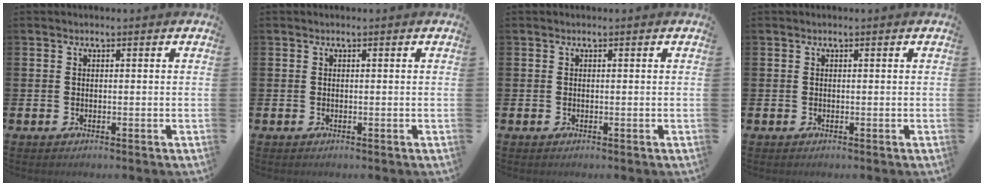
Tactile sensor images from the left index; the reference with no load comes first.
{"total": 0.0}
{"total": 0.0}
{"total": 0.0}